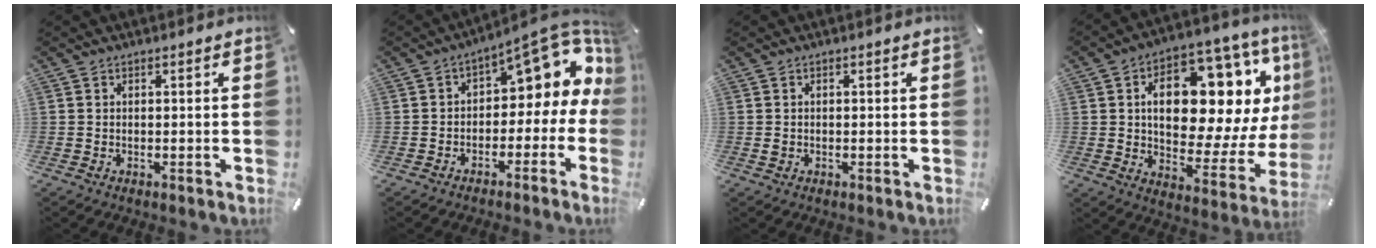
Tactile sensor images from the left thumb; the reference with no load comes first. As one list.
[{"total": 11.3, "force": [5.8, 5.7, 7.9], "torque": [-0.097, -0.050, 0.096]}, {"total": 0.9, "force": [-0.1, 0.8, 0.5], "torque": [-0.009, 0.004, -0.003]}, {"total": 22.9, "force": [7.2, 12.8, 17.5], "torque": [-0.247, -0.051, 0.116]}]